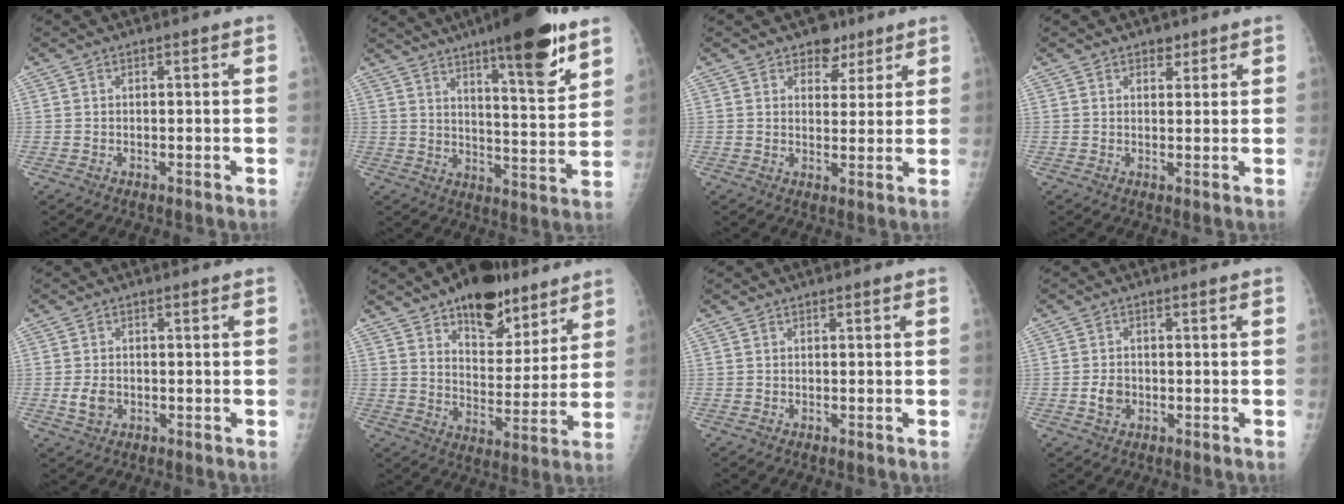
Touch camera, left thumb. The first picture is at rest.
{"total": 16.7, "force": [10.6, 3.3, 12.5], "torque": [-0.159, -0.064, 0.160]}
{"total": 5.4, "force": [3.7, 3.6, 1.6], "torque": [0.009, -0.018, 0.053]}
{"total": 2.1, "force": [1.6, 1.3, 0.6], "torque": [0.007, -0.009, 0.020]}
{"total": 3.4, "force": [-0.6, 2.5, 2.2], "torque": [-0.038, -0.001, -0.008]}
{"total": 16.5, "force": [11.1, 8.4, 8.9], "torque": [-0.071, -0.058, 0.172]}
{"total": 0.0}
{"total": 3.0, "force": [-0.7, 2.4, 1.7], "torque": [-0.022, 0.003, -0.010]}